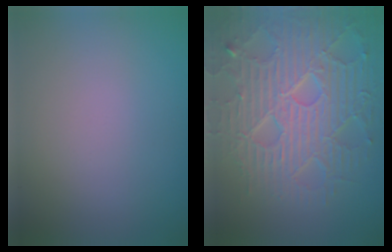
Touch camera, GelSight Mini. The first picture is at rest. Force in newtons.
{"total": 8.2, "press": 6.0, "slide": 5.6}